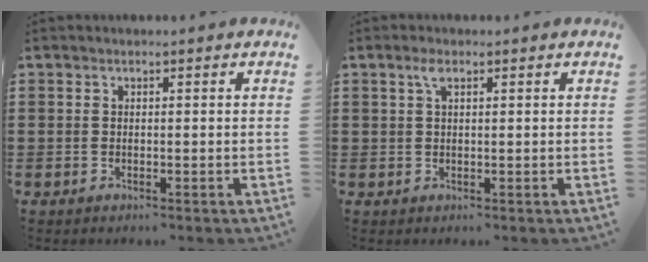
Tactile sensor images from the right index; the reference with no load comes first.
{"total": 2.0, "force": [0.9, 0.7, 1.6], "torque": [-0.036, 0.005, 0.016]}